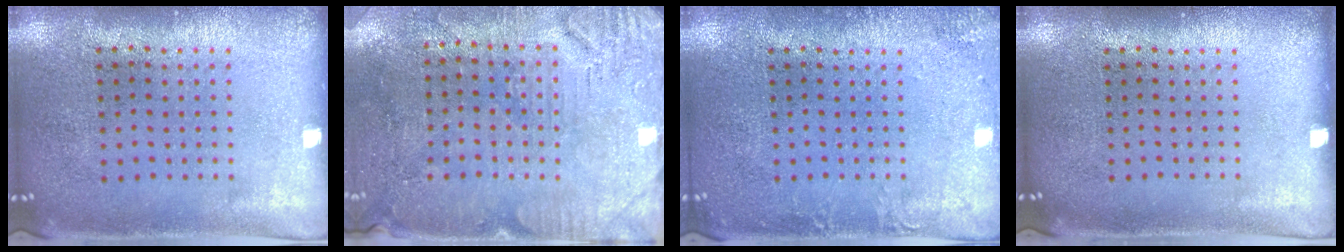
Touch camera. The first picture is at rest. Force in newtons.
{"total": 3.0, "press": 2.8, "slide": 0.9}
{"total": 1.7, "press": 1.7, "slide": 0.3}
{"total": 0.0}